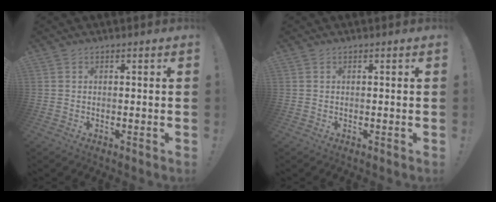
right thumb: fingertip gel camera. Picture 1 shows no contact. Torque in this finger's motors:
{"motor_torque": [-0.14, 0.15, -0.02, 0.00, 0.04]}